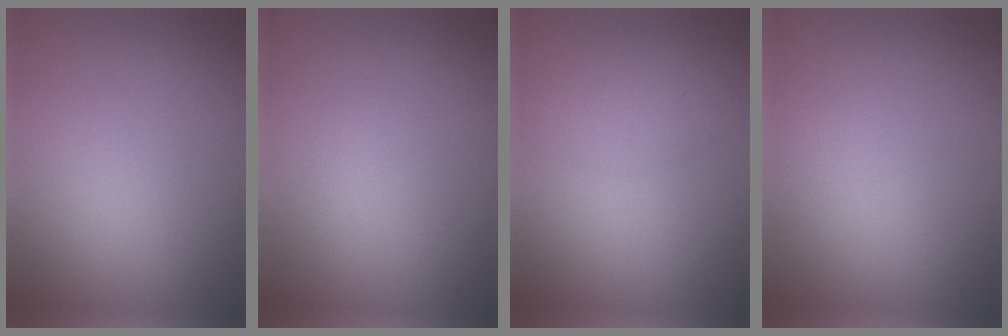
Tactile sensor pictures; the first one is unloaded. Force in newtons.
{"total": 0.6, "press": 0.6, "slide": 0.0}
{"total": 1.8, "press": 1.8, "slide": 0.0}
{"total": 1.0, "press": 1.0, "slide": 0.0}